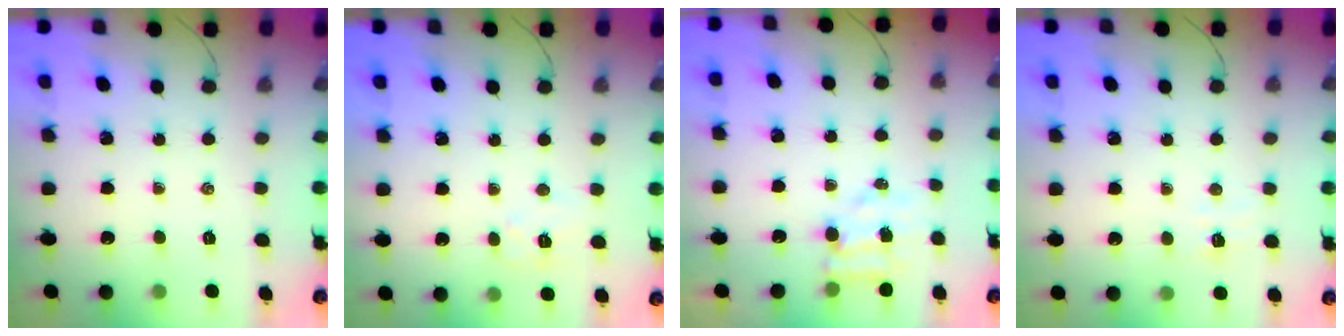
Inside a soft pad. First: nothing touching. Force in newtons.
{"total": 5.4, "press": 5.4, "slide": 0.6}
{"total": 4.9, "press": 4.9, "slide": 0.6}
{"total": 4.1, "press": 4.0, "slide": 0.8}